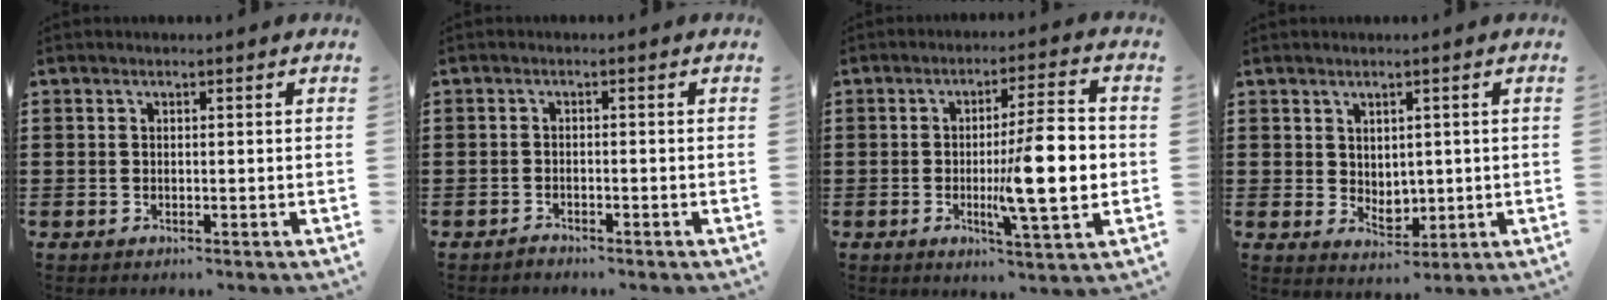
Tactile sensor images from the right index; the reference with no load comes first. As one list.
[{"total": 1.1, "force": [-1.0, 0.2, 0.0], "torque": [-0.004, 0.003, -0.023]}, {"total": 12.0, "force": [-0.9, 2.3, 11.8], "torque": [-0.174, -0.008, -0.017]}, {"total": 3.2, "force": [1.9, 2.4, 1.0], "torque": [-0.012, -0.003, 0.033]}]